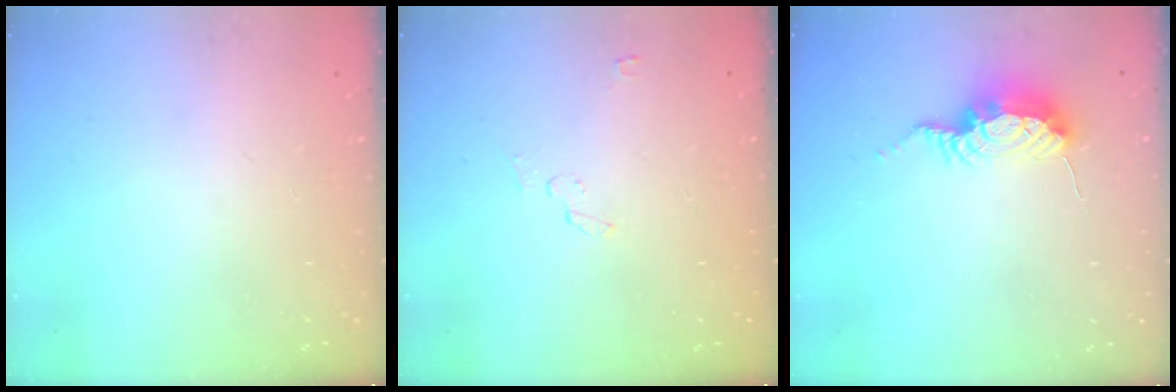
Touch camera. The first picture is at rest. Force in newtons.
{"total": 2.5, "press": 2.5, "slide": 0.3}
{"total": 8.7, "press": 8.7, "slide": 0.9}